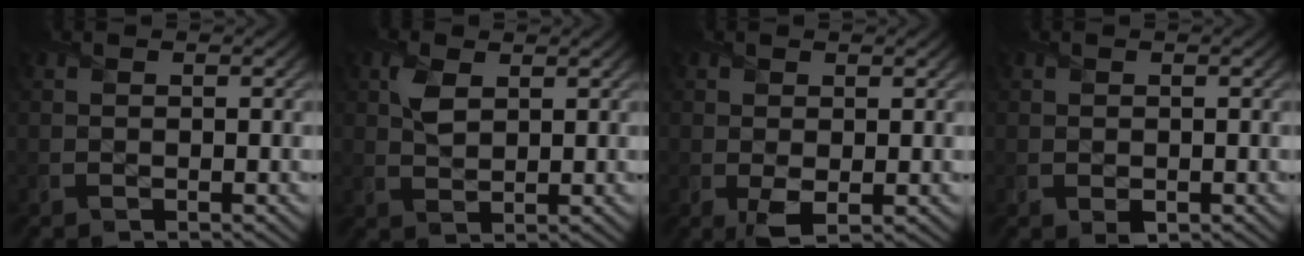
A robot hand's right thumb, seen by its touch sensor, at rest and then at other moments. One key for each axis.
{"total": 3.2, "fx": 1.3, "fy": 1.9, "fz": 2.2, "tx": -0.053, "ty": 0.003, "tz": 0.026}
{"total": 2.3, "fx": -0.1, "fy": 1.4, "fz": 1.8, "tx": -0.039, "ty": -0.010, "tz": -0.002}
{"total": 1.3, "fx": -0.3, "fy": 1.0, "fz": 0.6, "tx": -0.015, "ty": -0.010, "tz": -0.005}